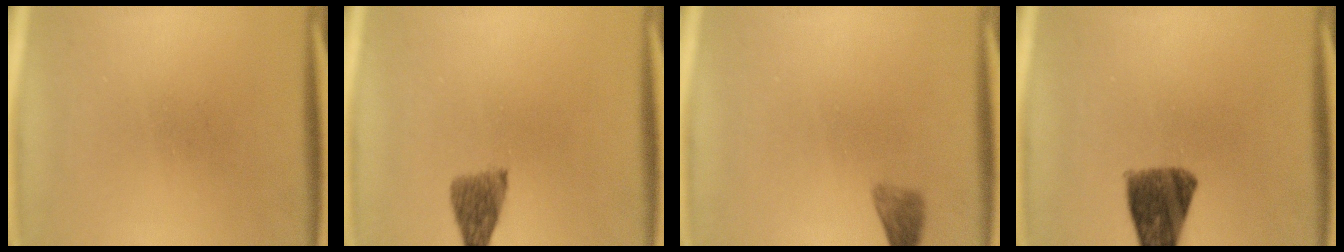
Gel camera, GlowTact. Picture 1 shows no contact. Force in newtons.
{"total": 4.1}
{"total": 2.1}
{"total": 9.2}